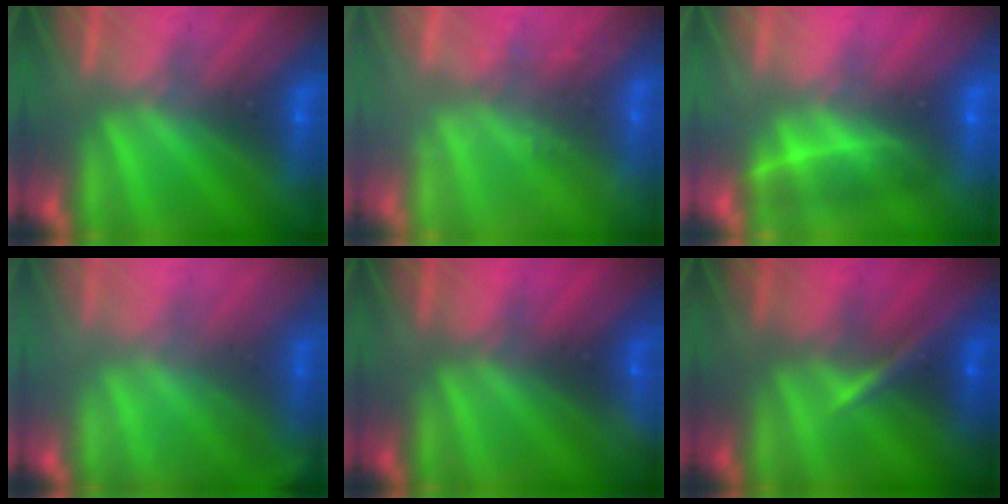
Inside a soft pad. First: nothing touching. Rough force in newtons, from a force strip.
{"total": 2.3}
{"total": 1.9}
{"total": 1.8}
{"total": 2.4}
{"total": 3.0}